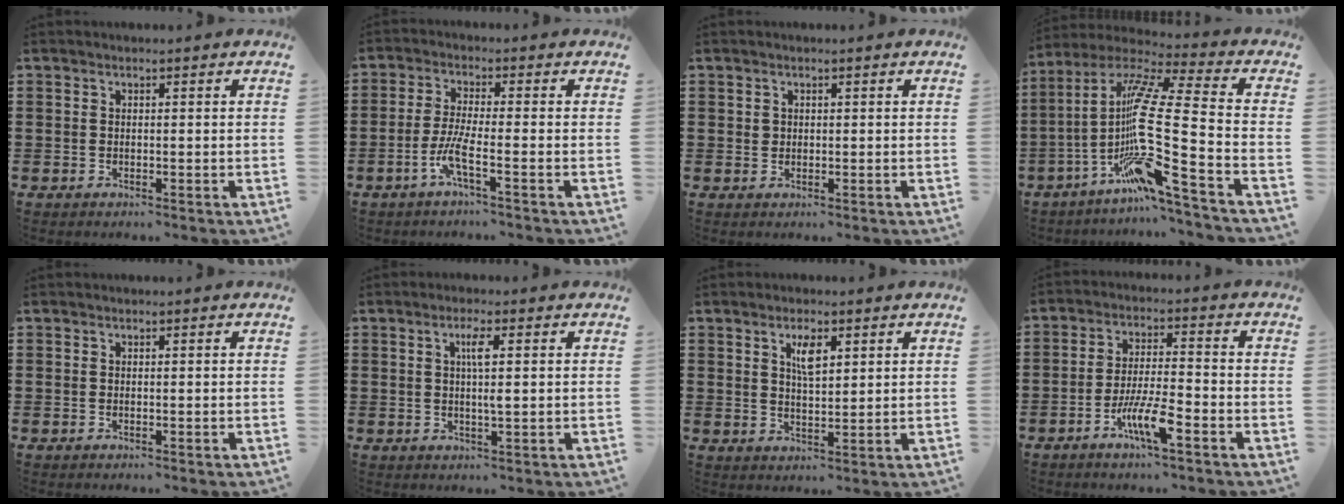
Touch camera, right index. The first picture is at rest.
{"total": 4.8, "force": [-2.4, 0.1, 4.2], "torque": [-0.100, -0.015, -0.052]}
{"total": 0.8, "force": [0.3, 0.7, 0.2], "torque": [-0.007, 0.002, 0.007]}
{"total": 14.7, "force": [-5.4, 0.4, 13.7], "torque": [-0.301, -0.038, -0.120]}
{"total": 0.0}
{"total": 3.4, "force": [0.6, 0.3, 3.4], "torque": [-0.066, 0.001, 0.007]}
{"total": 3.7, "force": [1.8, 1.2, 2.9], "torque": [-0.048, -0.001, 0.026]}
{"total": 7.1, "force": [-3.8, 1.0, 5.9], "torque": [-0.122, -0.005, -0.073]}